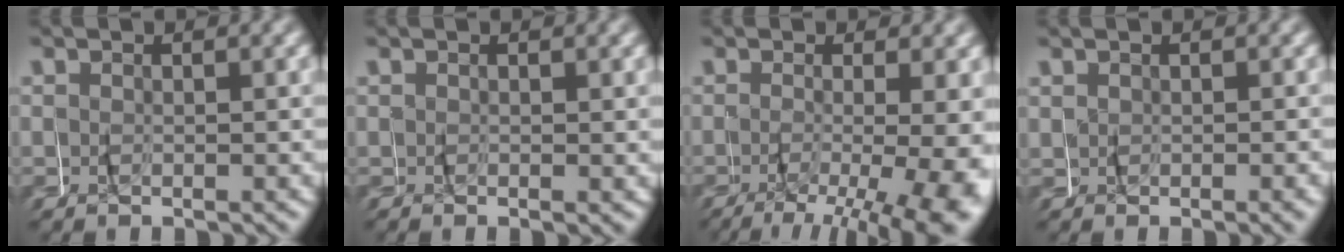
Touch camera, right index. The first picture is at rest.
{"total": 1.0, "force": [0.3, 0.6, 0.8], "torque": [-0.013, -0.002, 0.005]}
{"total": 5.3, "force": [-1.8, 0.8, 4.9], "torque": [-0.056, -0.018, -0.023]}
{"total": 0.0}